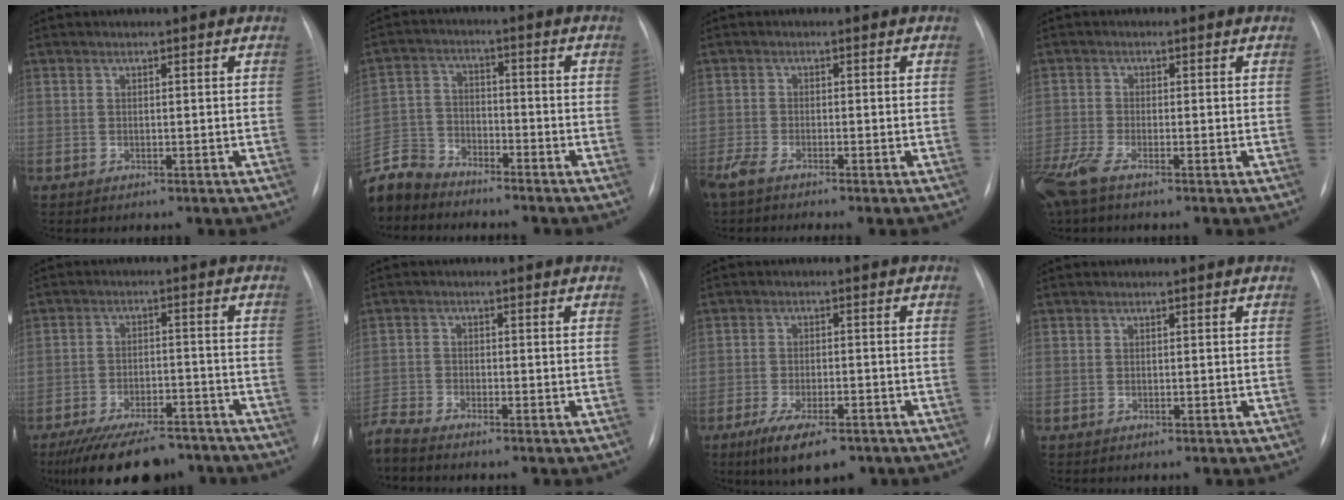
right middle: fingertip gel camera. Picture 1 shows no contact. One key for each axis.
{"total": 10.4, "fx": -9.6, "fy": 3.7, "fz": 1.4, "tx": -0.039, "ty": 0.009, "tz": -0.189}
{"total": 3.7, "fx": -3.0, "fy": 0.3, "fz": 2.1, "tx": -0.045, "ty": -0.008, "tz": -0.060}
{"total": 4.8, "fx": -3.4, "fy": 0.8, "fz": 3.3, "tx": -0.081, "ty": -0.014, "tz": -0.071}
{"total": 15.2, "fx": -12.3, "fy": 5.3, "fz": 7.2, "tx": -0.117, "ty": -0.003, "tz": -0.181}
{"total": 3.3, "fx": -3.2, "fy": -0.7, "fz": 0.5, "tx": -0.013, "ty": -0.016, "tz": -0.066}
{"total": 8.8, "fx": -5.9, "fy": 2.9, "fz": 5.8, "tx": -0.096, "ty": -0.013, "tz": -0.091}
{"total": 0.0}